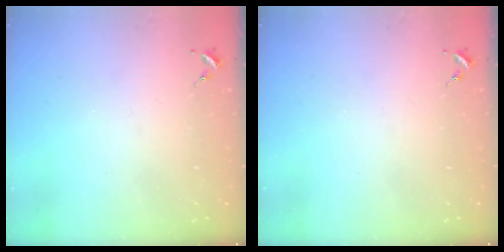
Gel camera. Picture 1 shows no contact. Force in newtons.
{"total": 0.0}